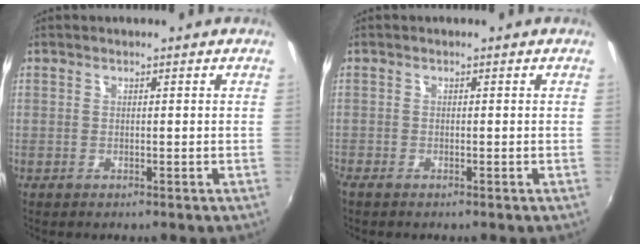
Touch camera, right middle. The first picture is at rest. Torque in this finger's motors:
{"motor_torque": [0.60, -0.54, 0.22, 0.09]}